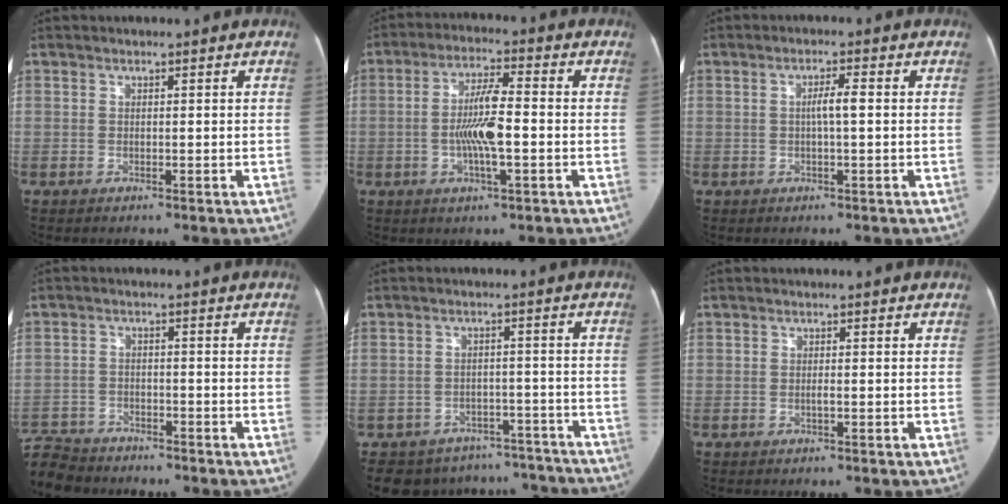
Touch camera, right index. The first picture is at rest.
{"total": 8.3, "force": [-1.4, 1.3, 8.0], "torque": [-0.156, 0.006, -0.028]}
{"total": 2.8, "force": [0.0, 0.2, 2.8], "torque": [-0.049, 0.005, 0.000]}
{"total": 8.6, "force": [-7.8, 3.5, 1.1], "torque": [-0.033, 0.003, -0.132]}
{"total": 14.8, "force": [-13.0, 6.9, 1.9], "torque": [-0.030, 0.035, -0.147]}
{"total": 0.6, "force": [-0.2, 0.1, 0.6], "torque": [-0.013, 0.001, -0.004]}